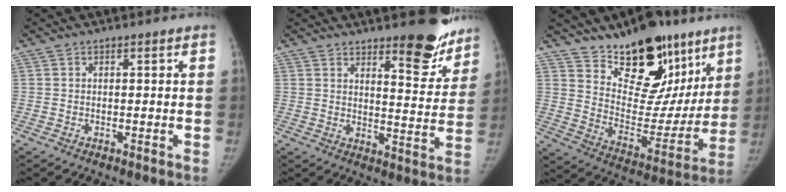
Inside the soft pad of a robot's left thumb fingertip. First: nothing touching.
{"total": 12.1, "force": [9.2, 3.8, 7.0], "torque": [-0.045, -0.070, 0.123]}
{"total": 22.7, "force": [15.0, 12.0, 12.1], "torque": [-0.120, -0.084, 0.236]}